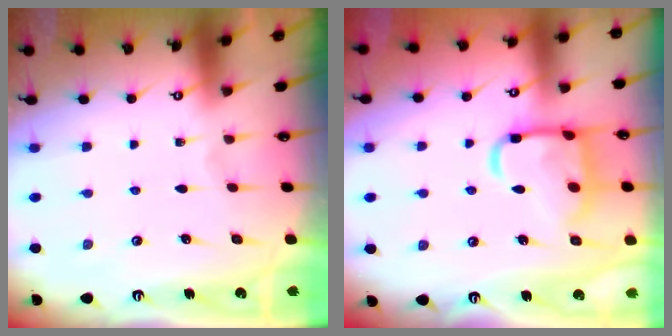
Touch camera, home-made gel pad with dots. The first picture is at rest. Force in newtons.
{"total": 15.6, "press": 15.5, "slide": 1.4}